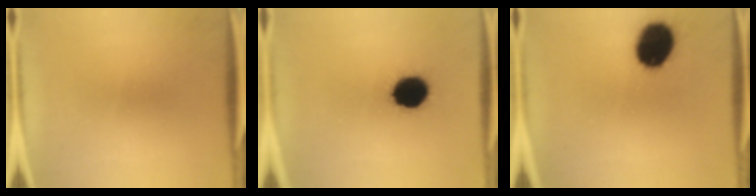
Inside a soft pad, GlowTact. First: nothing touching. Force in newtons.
{"total": 12.8}
{"total": 15.0}